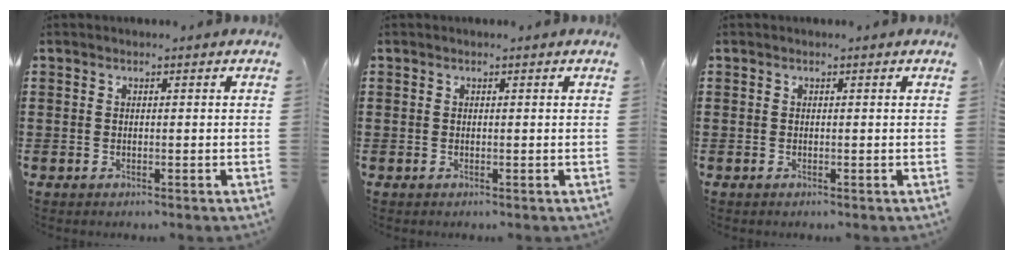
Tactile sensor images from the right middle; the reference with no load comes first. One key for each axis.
{"total": 0.0}
{"total": 0.0}